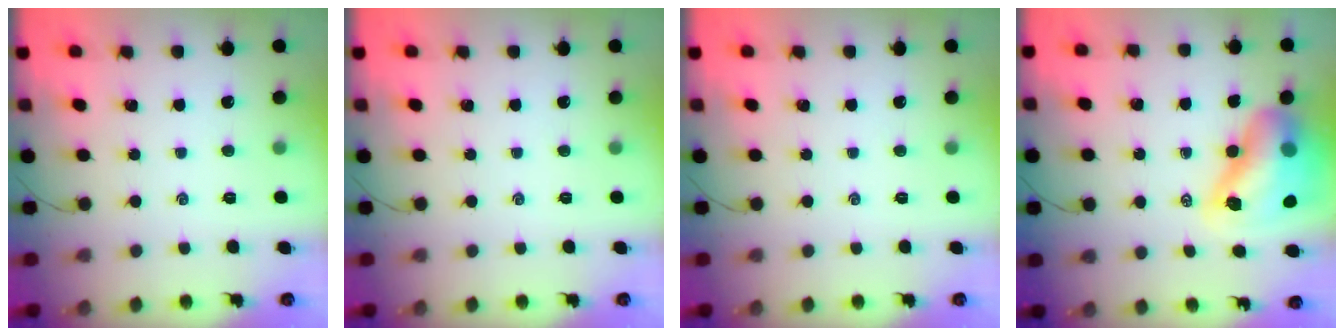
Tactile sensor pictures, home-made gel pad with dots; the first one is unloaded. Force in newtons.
{"total": 0.0}
{"total": 0.0}
{"total": 16.2, "press": 15.5, "slide": 4.5}